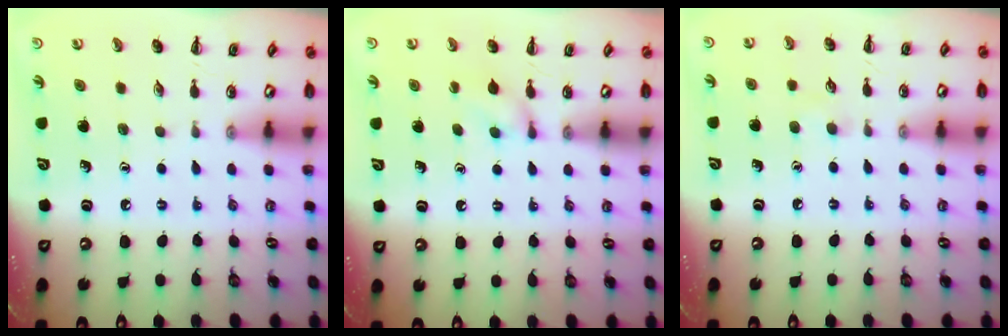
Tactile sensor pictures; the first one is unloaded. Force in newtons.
{"total": 4.9, "press": 4.6, "slide": 1.7}
{"total": 4.5, "press": 4.1, "slide": 1.7}